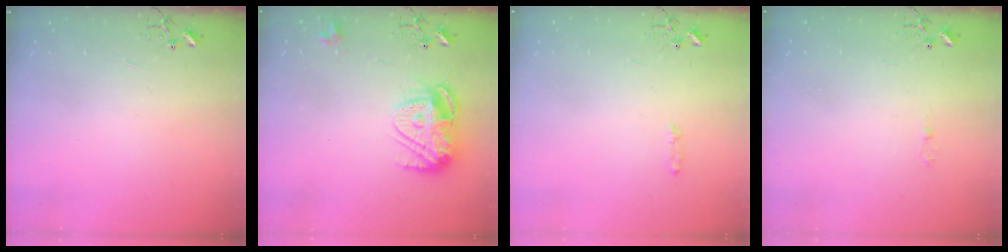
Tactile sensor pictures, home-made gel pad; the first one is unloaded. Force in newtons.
{"total": 12.6, "press": 12.6, "slide": 1.1}
{"total": 3.4, "press": 3.4, "slide": 0.4}
{"total": 2.5, "press": 2.5, "slide": 0.3}